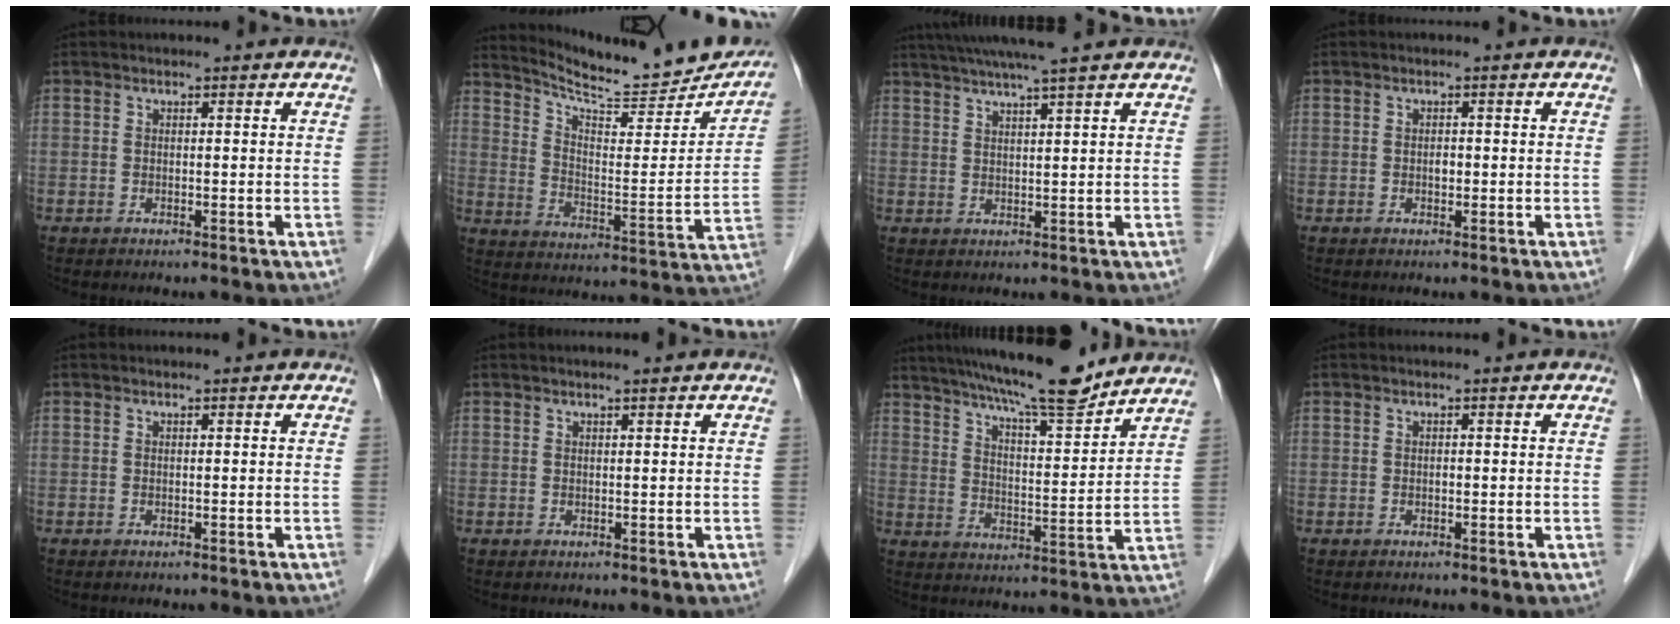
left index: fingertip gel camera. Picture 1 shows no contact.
{"total": 20.1, "force": [18.9, 2.5, 6.6], "torque": [-0.095, -0.053, 0.257]}
{"total": 9.1, "force": [7.6, -1.1, 4.7], "torque": [-0.076, 0.021, 0.112]}
{"total": 0.8, "force": [-0.1, 0.5, 0.7], "torque": [-0.012, 0.002, -0.002]}
{"total": 0.0}
{"total": 1.1, "force": [0.9, -0.1, 0.6], "torque": [-0.011, 0.005, 0.017]}
{"total": 14.7, "force": [12.8, 1.0, 7.1], "torque": [-0.119, 0.001, 0.198]}
{"total": 0.0}